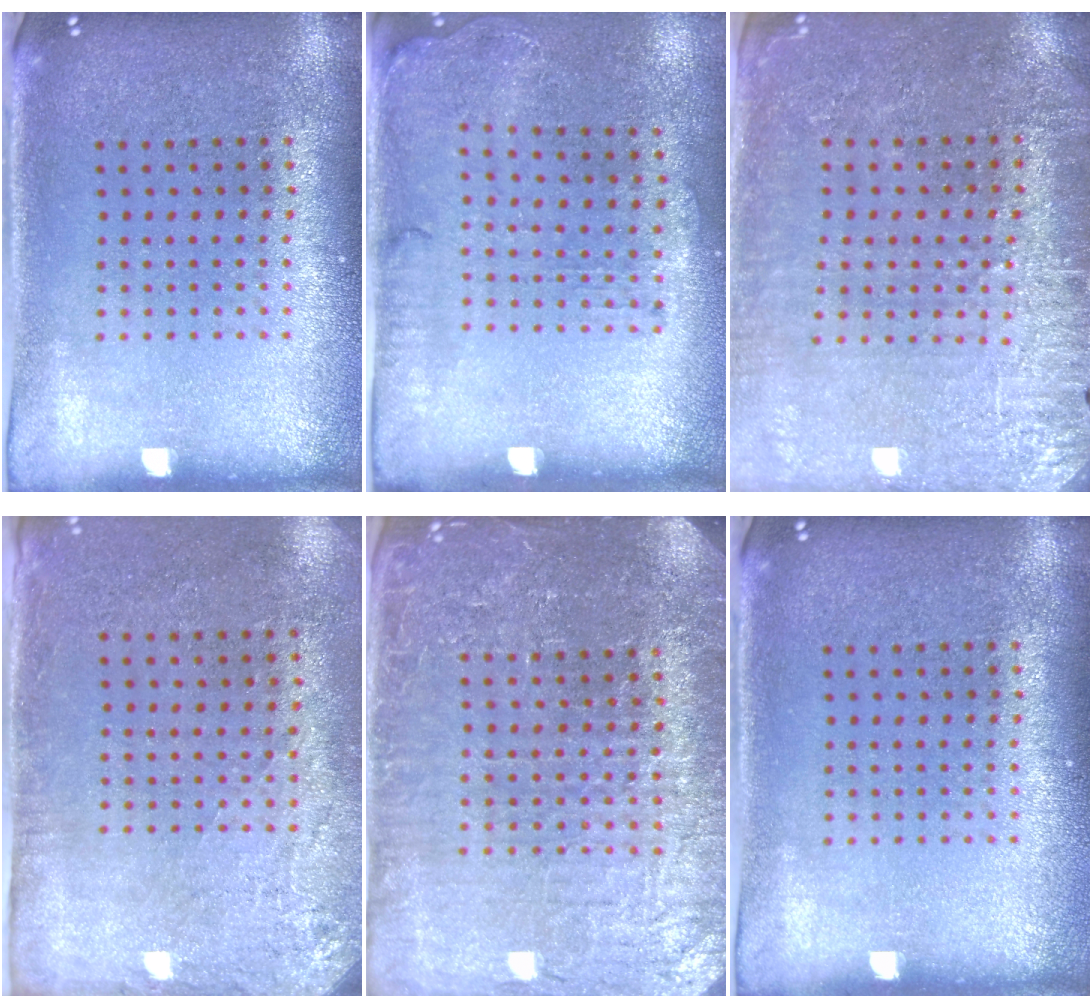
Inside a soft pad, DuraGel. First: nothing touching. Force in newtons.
{"total": 1.6, "press": 1.3, "slide": 1.0}
{"total": 3.0, "press": 2.8, "slide": 0.8}
{"total": 2.8, "press": 2.2, "slide": 1.6}
{"total": 4.3, "press": 4.1, "slide": 1.3}
{"total": 0.0}